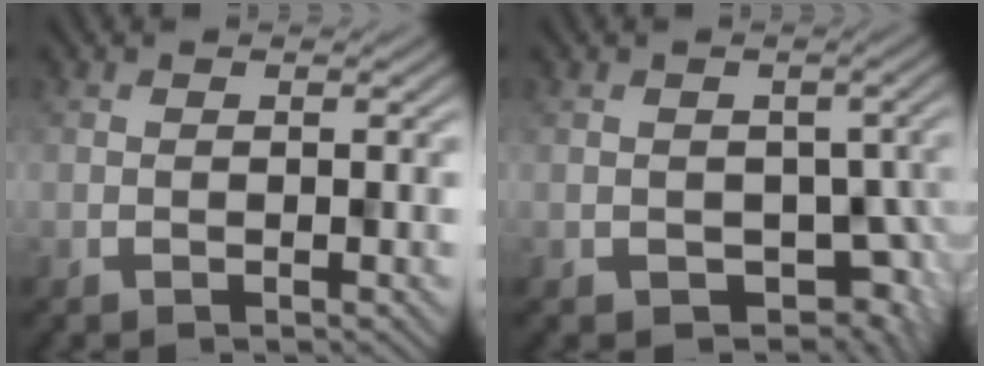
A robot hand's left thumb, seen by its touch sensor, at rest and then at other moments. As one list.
[{"total": 6.0, "force": [-2.5, 4.6, 2.9], "torque": [-0.026, -0.010, -0.014]}]